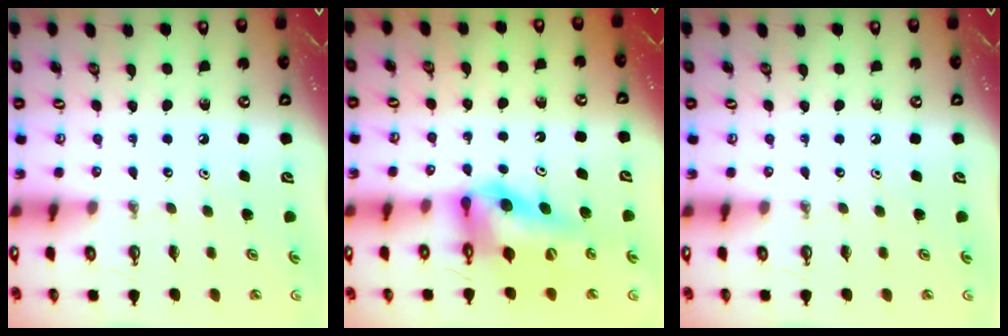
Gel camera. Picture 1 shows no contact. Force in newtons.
{"total": 14.0, "press": 13.0, "slide": 5.2}
{"total": 0.0}